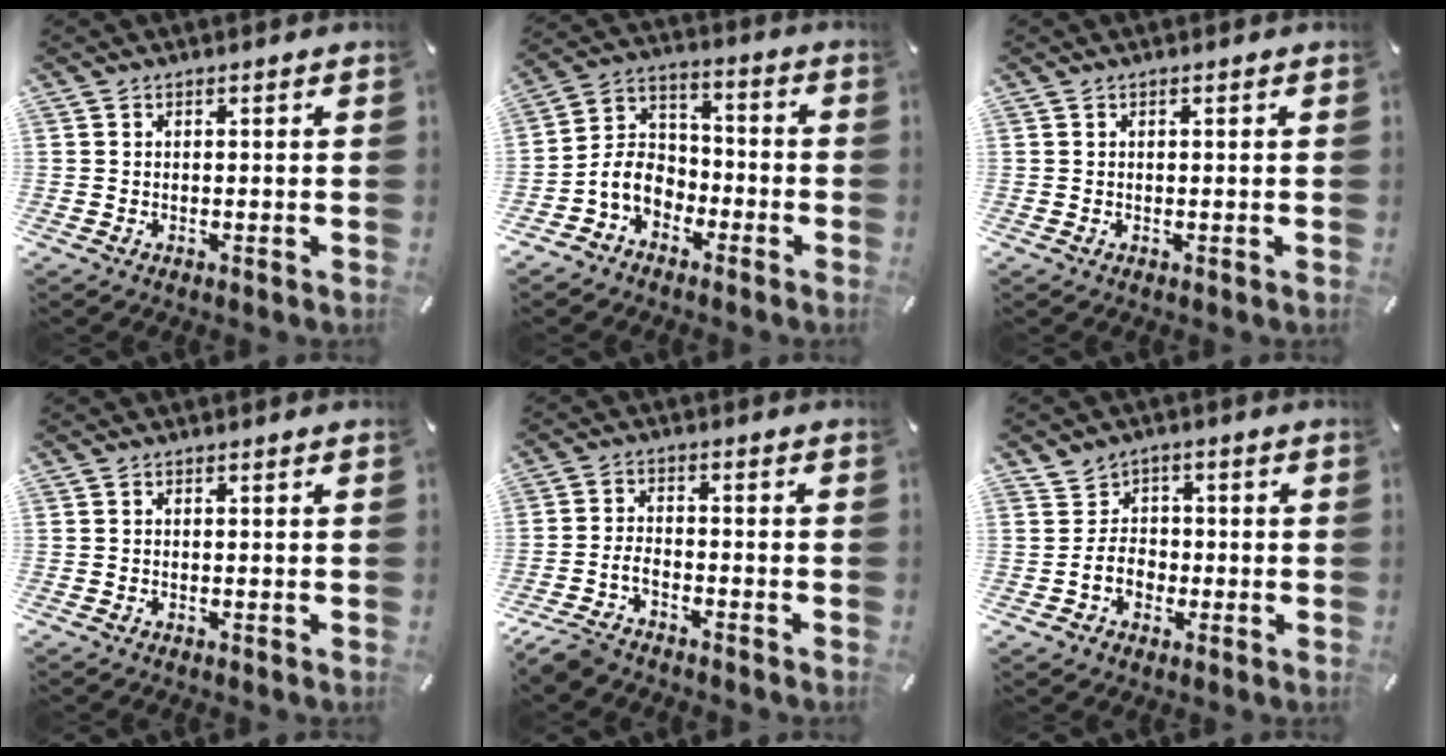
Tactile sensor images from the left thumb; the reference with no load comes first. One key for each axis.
{"total": 9.0, "fx": -4.3, "fy": 7.3, "fz": 3.0, "tx": -0.077, "ty": 0.028, "tz": -0.082}
{"total": 0.0}
{"total": 0.0}
{"total": 5.1, "fx": -3.8, "fy": 2.1, "fz": 2.5, "tx": -0.067, "ty": 0.012, "tz": -0.078}
{"total": 6.0, "fx": -0.7, "fy": 5.5, "fz": 2.4, "tx": -0.035, "ty": 0.012, "tz": -0.012}